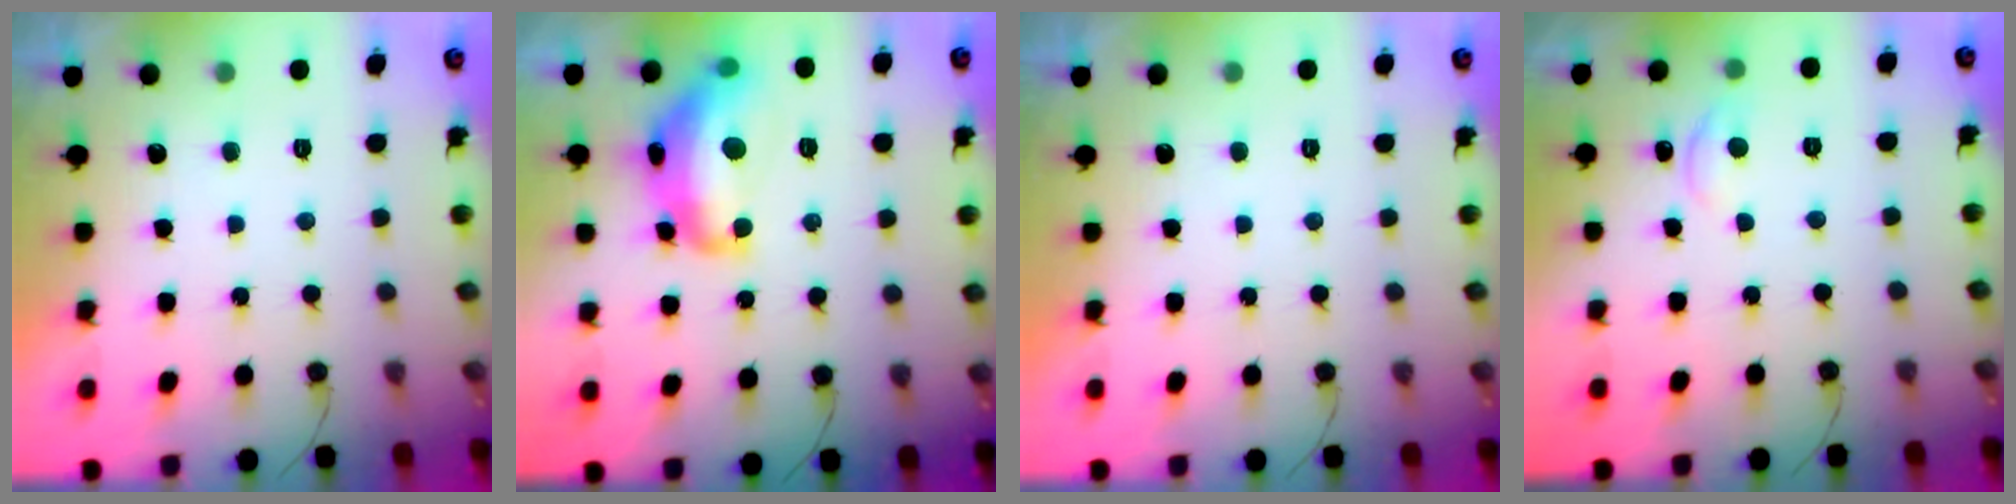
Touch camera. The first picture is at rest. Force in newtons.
{"total": 15.5, "press": 15.5, "slide": 0.8}
{"total": 0.0}
{"total": 5.6, "press": 5.6, "slide": 0.3}